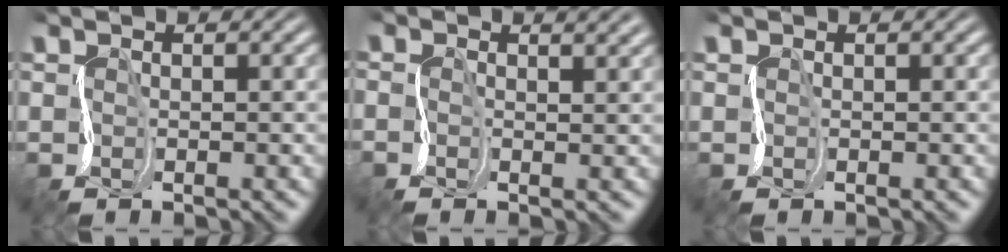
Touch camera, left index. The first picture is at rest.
{"total": 2.8, "force": [0.9, 1.5, 2.2], "torque": [-0.013, 0.008, -0.005]}
{"total": 0.0}